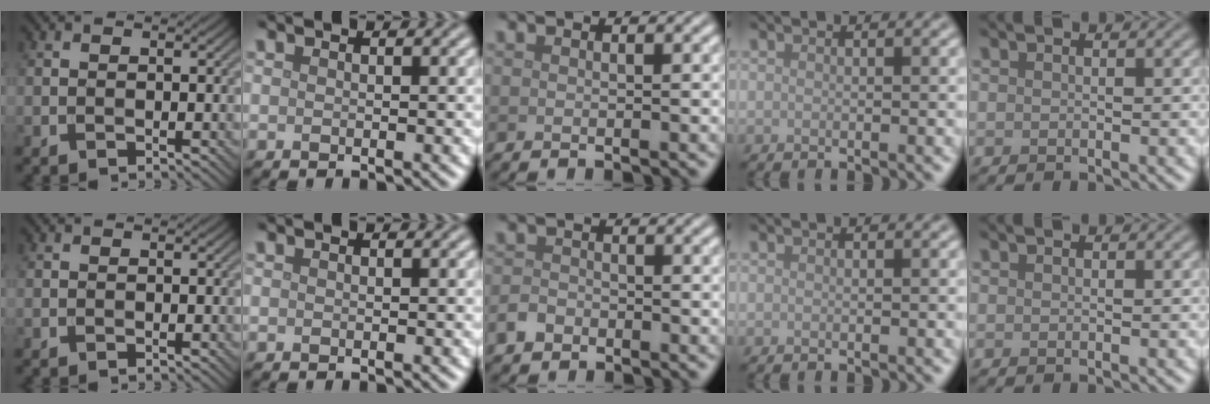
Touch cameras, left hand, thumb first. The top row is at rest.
{"middle": {"total": 1.6, "force": [-1.1, 1.1, 0.5], "torque": [-0.005, 0.002, -0.026]}}